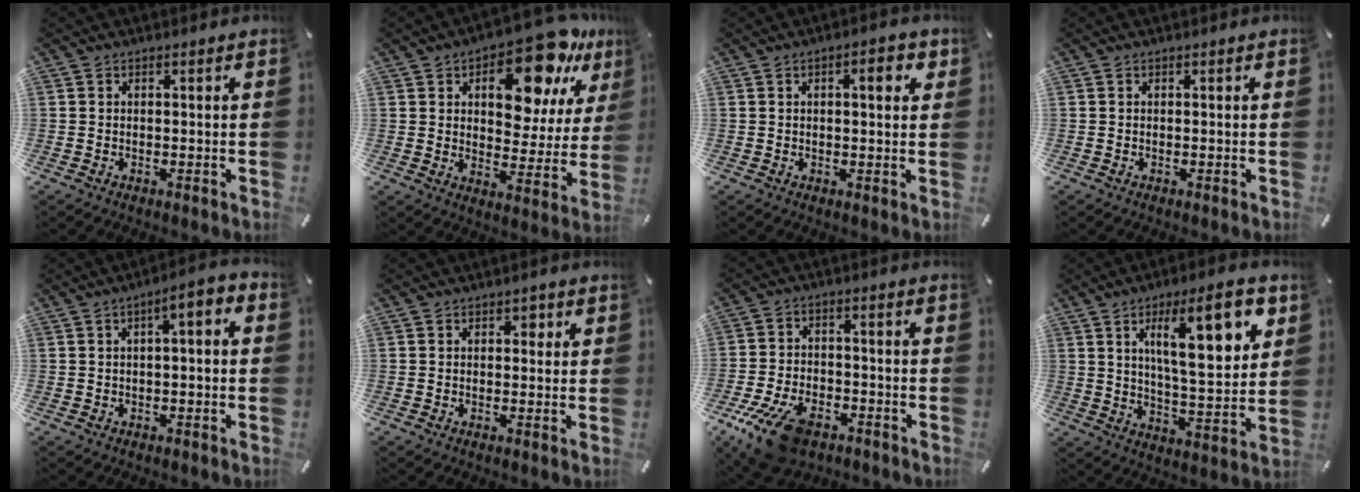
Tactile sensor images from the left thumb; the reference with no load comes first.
{"total": 17.0, "force": [10.8, 8.0, 10.4], "torque": [-0.137, -0.067, 0.179]}
{"total": 4.6, "force": [1.5, 1.6, 4.0], "torque": [-0.050, -0.006, 0.017]}
{"total": 0.0}
{"total": 4.5, "force": [0.4, 1.3, 4.3], "torque": [-0.072, 0.002, 0.002]}
{"total": 1.8, "force": [0.6, 1.3, 1.1], "torque": [0.001, -0.003, 0.003]}
{"total": 13.3, "force": [-8.0, 6.8, 8.1], "torque": [-0.155, 0.040, -0.138]}
{"total": 19.1, "force": [7.9, 6.4, 16.2], "torque": [-0.242, -0.020, 0.119]}